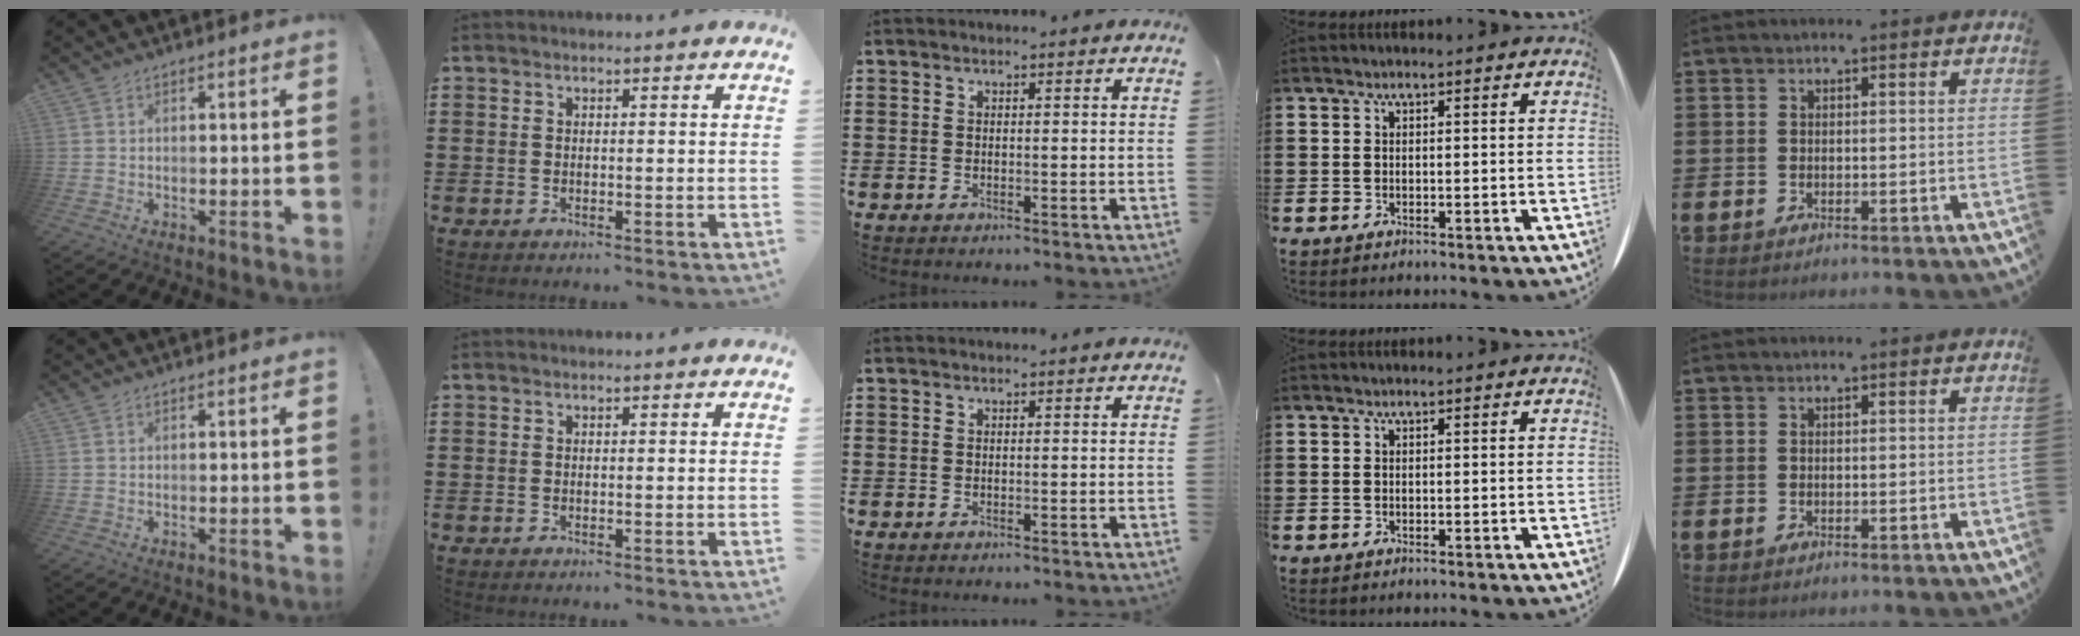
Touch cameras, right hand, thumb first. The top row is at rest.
{}